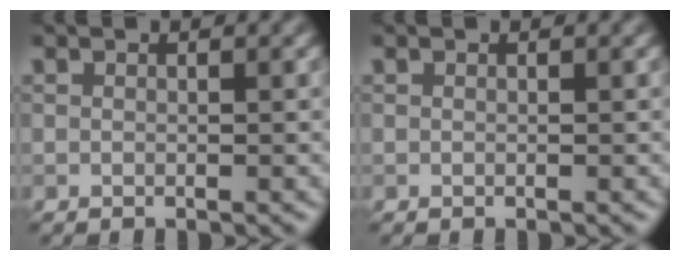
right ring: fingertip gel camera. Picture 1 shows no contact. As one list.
[{"total": 0.0}]